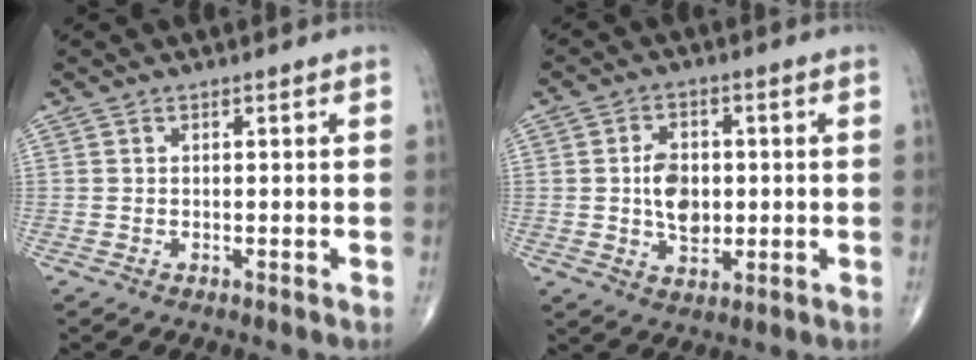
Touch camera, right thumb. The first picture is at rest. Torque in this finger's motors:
{"motor_torque": [0.78, 2.35, 0.82, -0.19, 0.04]}